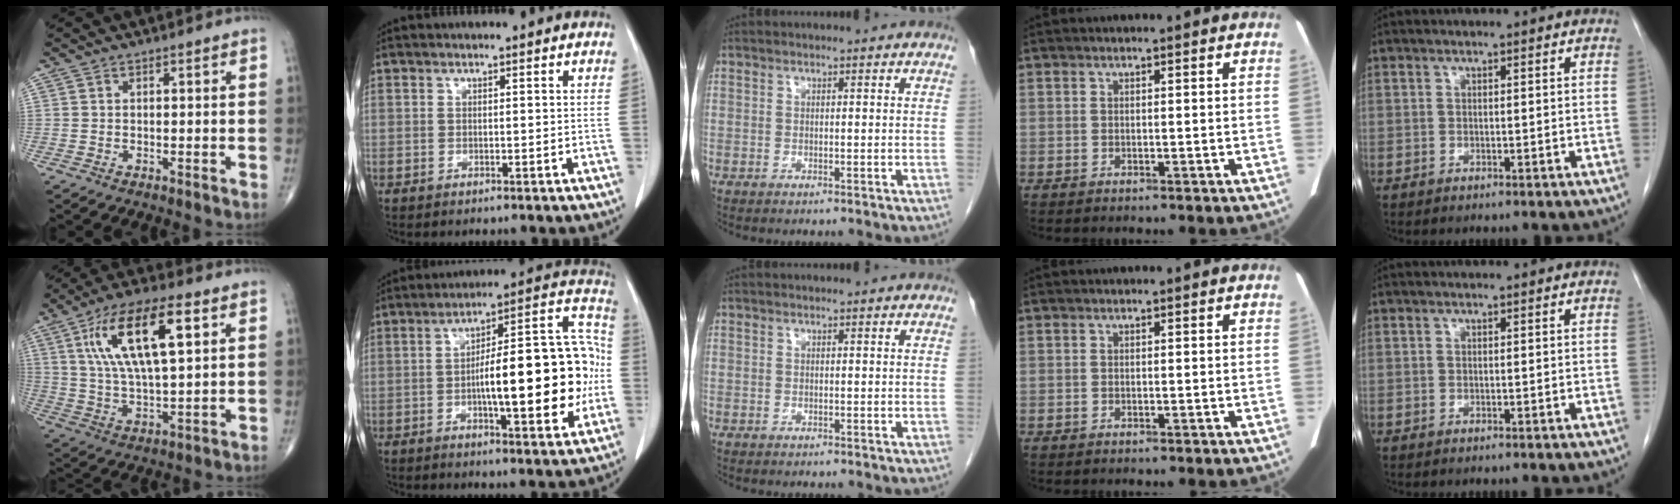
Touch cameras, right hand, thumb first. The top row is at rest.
{"thumb": {"total": 17.6, "force": [6.2, 6.3, 15.3], "torque": [-0.270, -0.004, 0.109]}, "index": {"total": 20.4, "force": [-2.3, 4.9, 19.7], "torque": [-0.272, 0.035, -0.033]}}